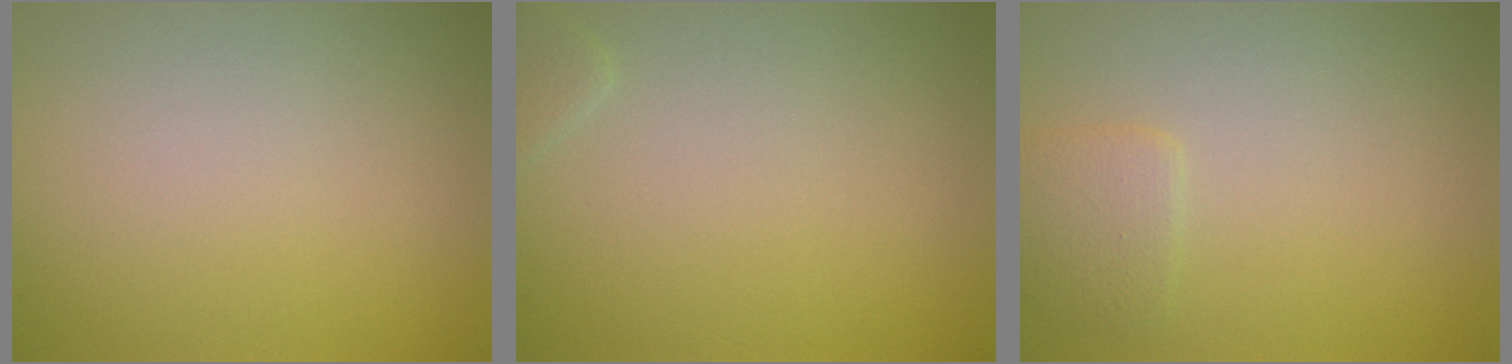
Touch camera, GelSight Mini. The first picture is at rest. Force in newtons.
{"total": 1.1, "press": 1.1, "slide": 0.1}
{"total": 1.6, "press": 1.6, "slide": 0.1}